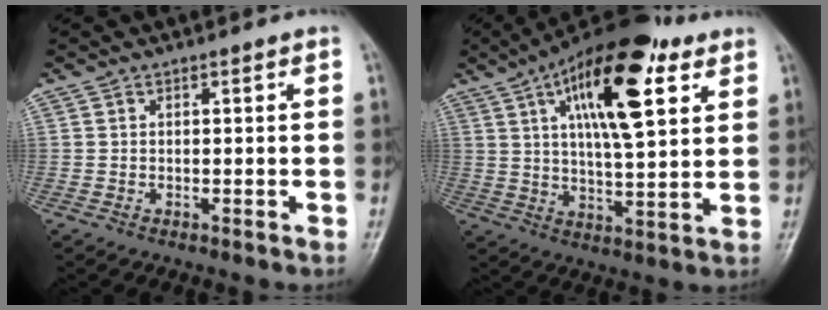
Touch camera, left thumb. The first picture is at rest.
{"total": 20.3, "force": [8.7, 7.5, 16.8], "torque": [-0.246, -0.018, 0.135]}